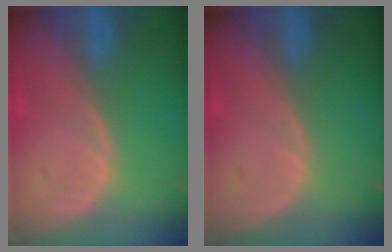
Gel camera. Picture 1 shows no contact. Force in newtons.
{"total": 0.0}